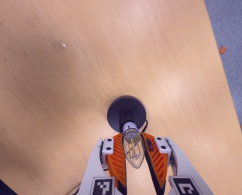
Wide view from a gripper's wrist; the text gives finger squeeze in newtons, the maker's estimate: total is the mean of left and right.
{"total": 14.3, "left": 13.1, "right": 15.5}